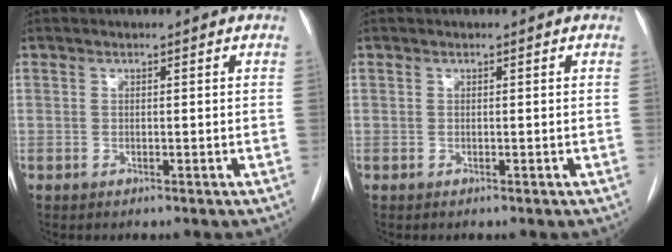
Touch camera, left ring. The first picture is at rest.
{"total": 0.0}